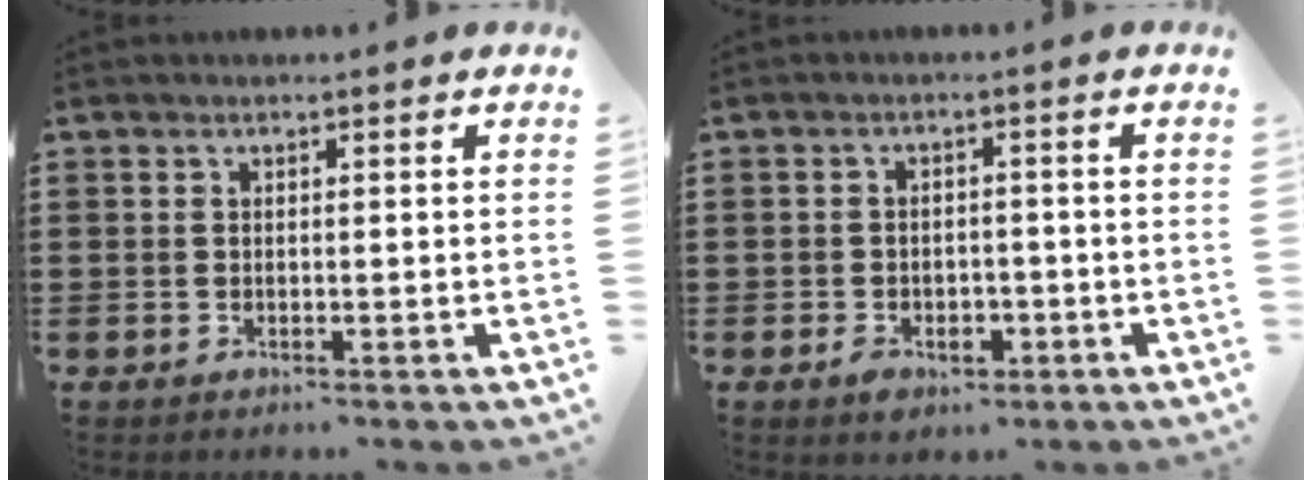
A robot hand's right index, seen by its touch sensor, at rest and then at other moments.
{"total": 2.5, "force": [-1.5, 1.7, 0.9], "torque": [-0.021, 0.000, -0.032]}